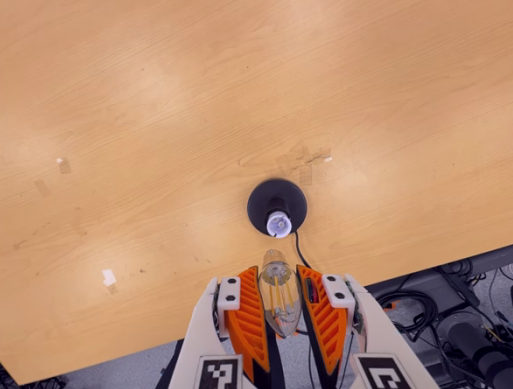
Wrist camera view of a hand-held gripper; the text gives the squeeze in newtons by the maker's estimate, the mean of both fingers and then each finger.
{"total": 13.7, "left": 14.1, "right": 13.3}